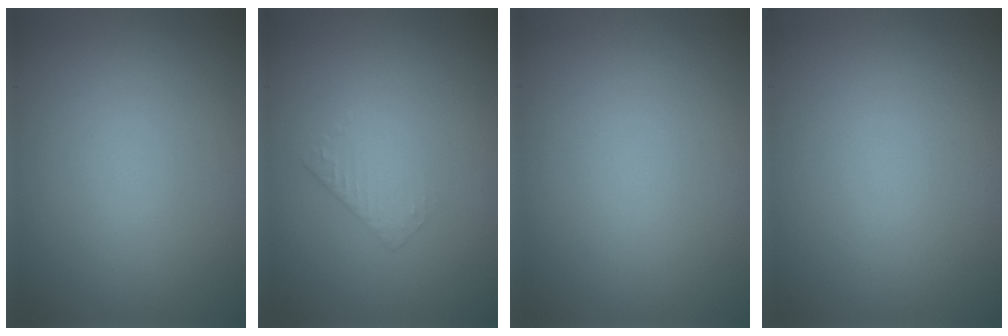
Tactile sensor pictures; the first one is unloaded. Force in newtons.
{"total": 1.6, "press": 1.6, "slide": 0.4}
{"total": 0.0}
{"total": 0.0}